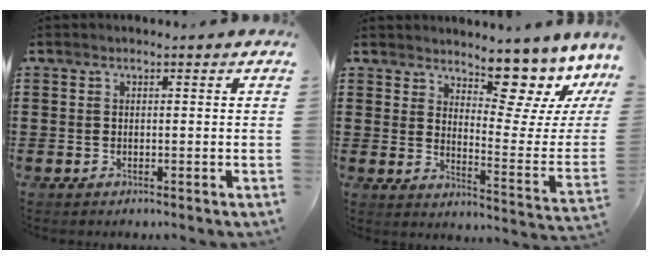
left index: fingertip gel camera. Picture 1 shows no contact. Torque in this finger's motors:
{"motor_torque": [1.66, -0.48, 1.05, 0.17]}